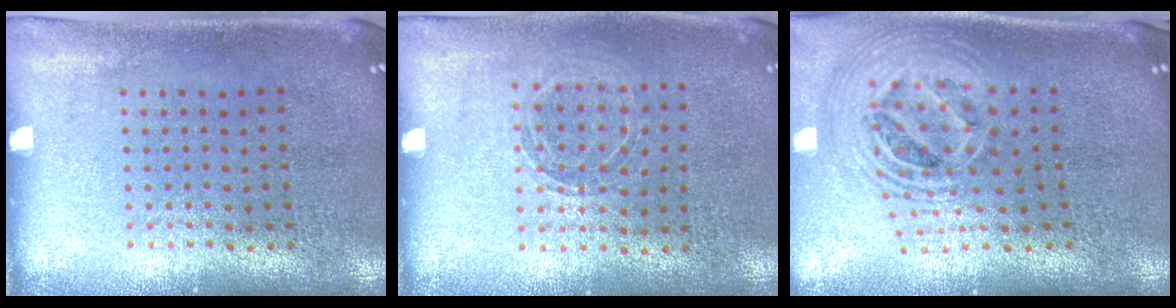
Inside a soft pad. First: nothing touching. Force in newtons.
{"total": 1.0, "press": 1.0, "slide": 0.2}
{"total": 2.5, "press": 1.8, "slide": 1.7}